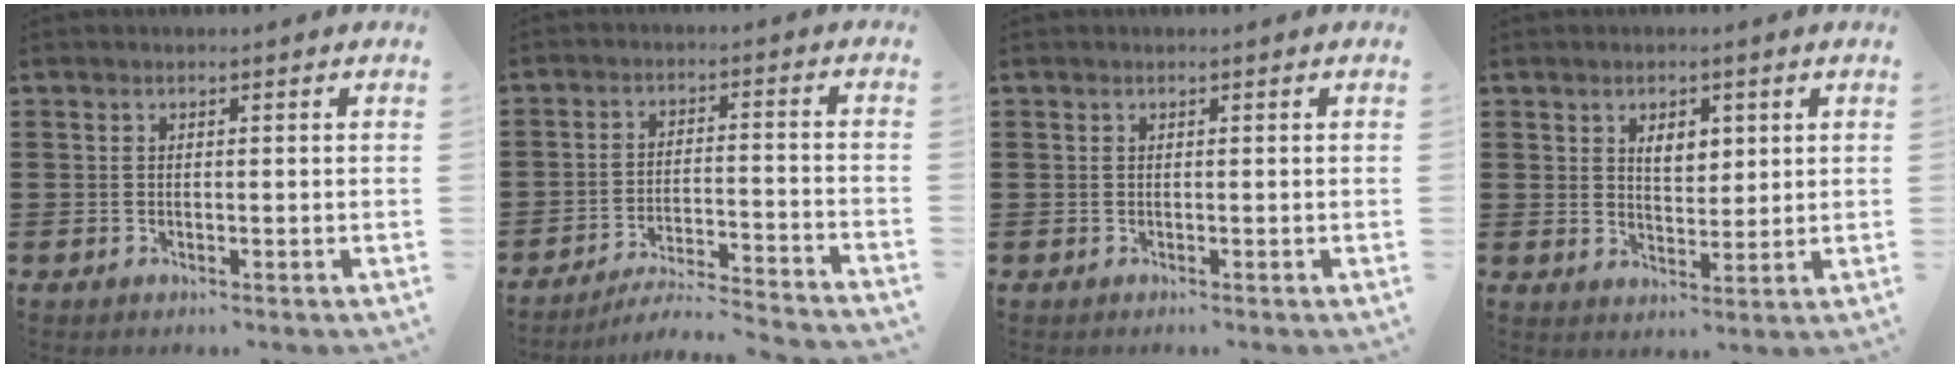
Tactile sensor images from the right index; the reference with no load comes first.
{"total": 5.4, "force": [-5.2, -0.3, 1.6], "torque": [-0.036, -0.013, -0.105]}
{"total": 0.0}
{"total": 3.9, "force": [1.7, 2.4, 2.6], "torque": [-0.044, 0.006, 0.024]}